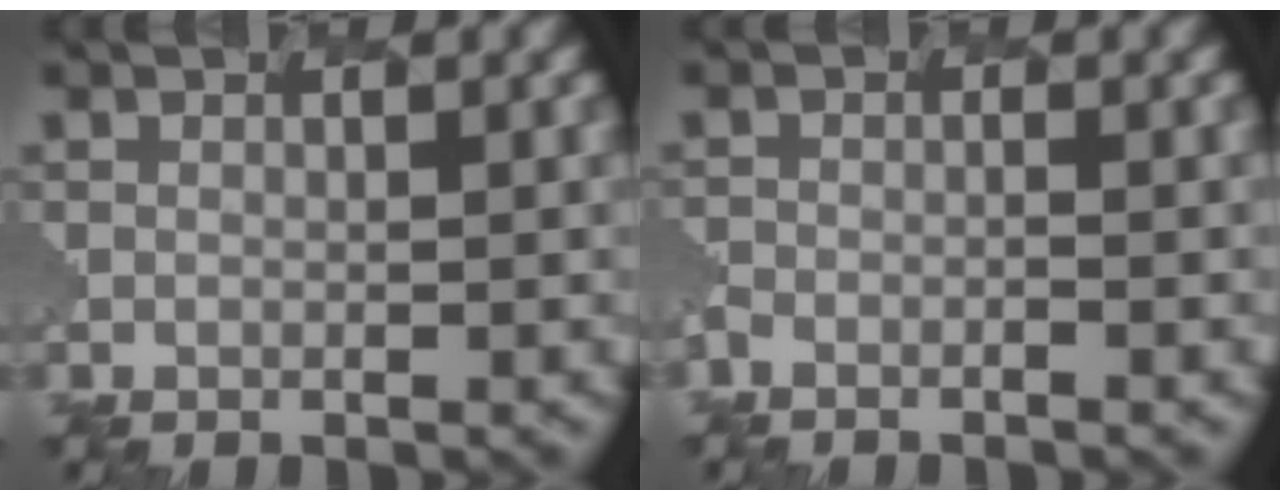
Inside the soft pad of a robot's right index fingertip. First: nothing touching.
{"total": 2.8, "force": [-2.8, 0.4, -0.3], "torque": [-0.012, -0.003, -0.047]}